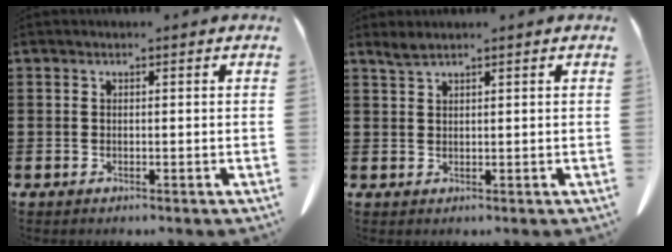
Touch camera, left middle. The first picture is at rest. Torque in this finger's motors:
{"motor_torque": [-0.10, 0.01, 0.04, 0.02]}